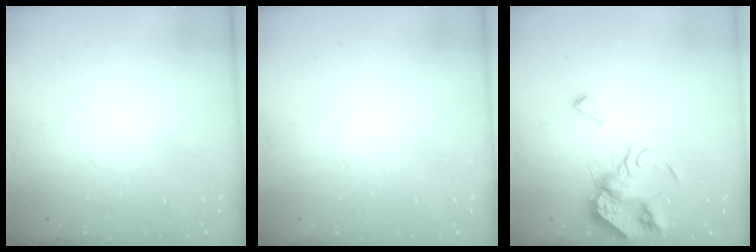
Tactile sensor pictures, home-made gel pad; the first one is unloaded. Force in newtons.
{"total": 1.8, "press": 1.8, "slide": 0.1}
{"total": 8.4, "press": 8.3, "slide": 0.6}